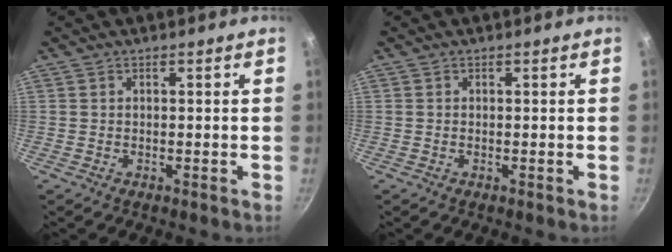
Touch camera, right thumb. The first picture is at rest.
{"total": 0.0}